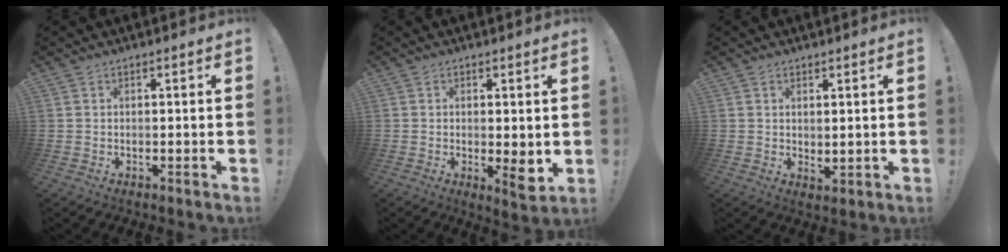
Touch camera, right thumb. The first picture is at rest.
{"total": 4.6, "force": [-0.1, 1.4, 4.4], "torque": [-0.039, -0.016, 0.001]}
{"total": 2.0, "force": [1.4, 0.7, 1.3], "torque": [-0.011, -0.014, 0.025]}